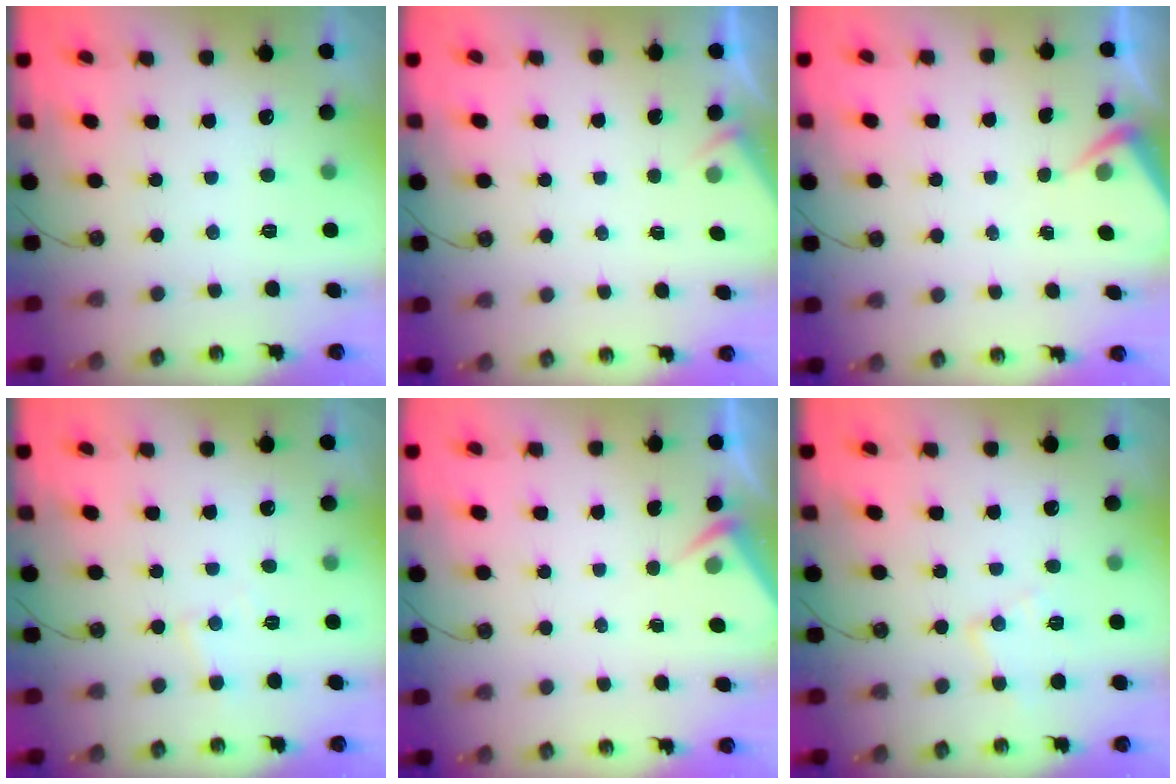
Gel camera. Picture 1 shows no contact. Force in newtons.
{"total": 2.5, "press": 2.5, "slide": 0.4}
{"total": 3.2, "press": 3.2, "slide": 0.5}
{"total": 5.0, "press": 5.0, "slide": 0.7}
{"total": 3.7, "press": 3.7, "slide": 0.4}
{"total": 9.0, "press": 9.0, "slide": 0.7}